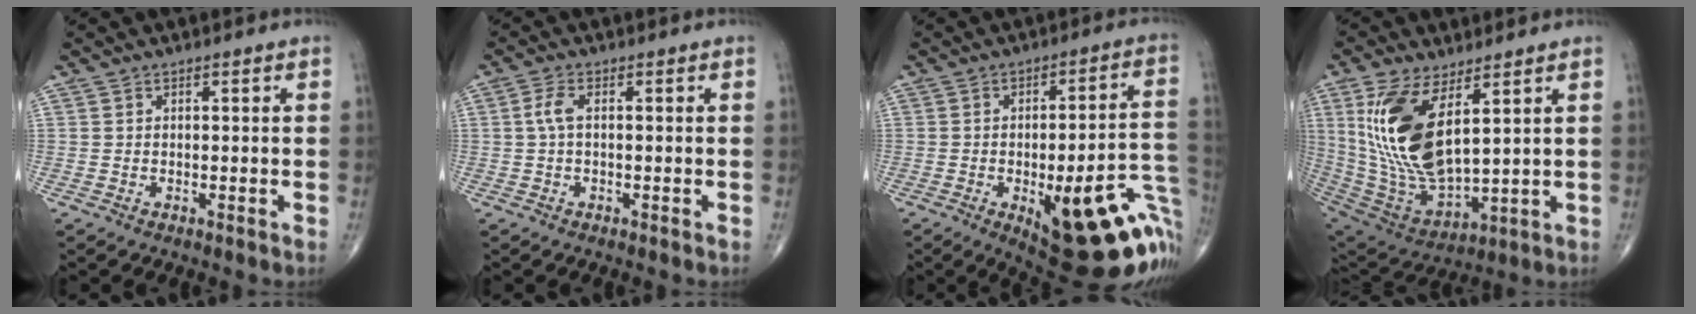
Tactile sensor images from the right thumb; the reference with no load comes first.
{"total": 2.7, "force": [0.1, 1.0, 2.4], "torque": [-0.060, 0.004, -0.001]}
{"total": 26.7, "force": [-9.0, 9.1, 23.4], "torque": [-0.214, 0.030, -0.097]}
{"total": 19.0, "force": [6.3, 8.3, 15.9], "torque": [-0.313, -0.031, 0.138]}